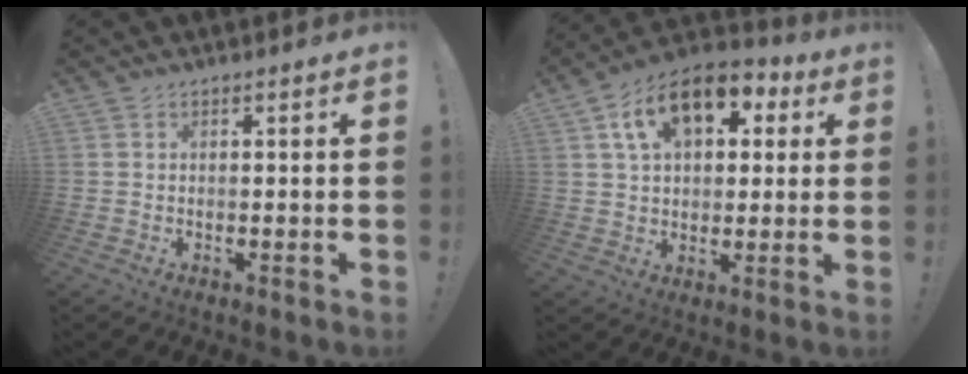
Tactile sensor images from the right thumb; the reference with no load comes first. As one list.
[{"total": 15.1, "force": [6.7, 9.4, 9.8], "torque": [-0.160, -0.014, 0.120]}]